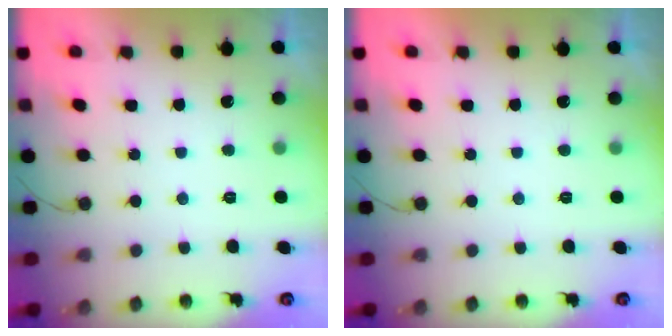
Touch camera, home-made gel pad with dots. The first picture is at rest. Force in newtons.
{"total": 1.7, "press": 1.7, "slide": 0.1}